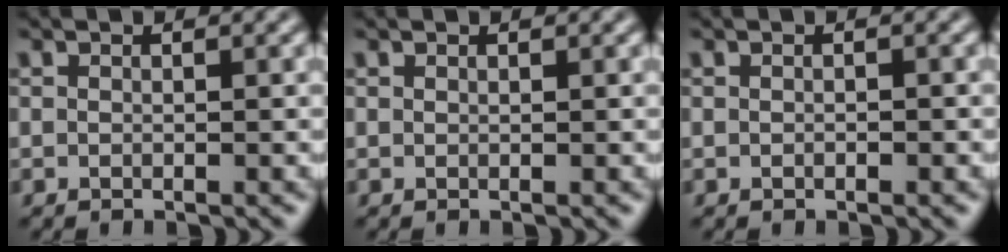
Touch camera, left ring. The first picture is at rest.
{"total": 0.0}
{"total": 0.5, "force": [0.0, 0.2, 0.5], "torque": [-0.012, 0.001, -0.003]}